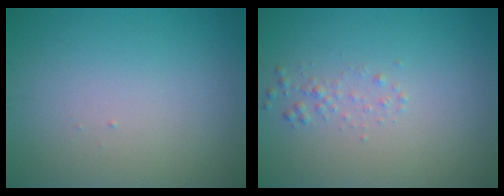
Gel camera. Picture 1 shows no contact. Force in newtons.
{"total": 1.0, "press": 1.0, "slide": 0.1}